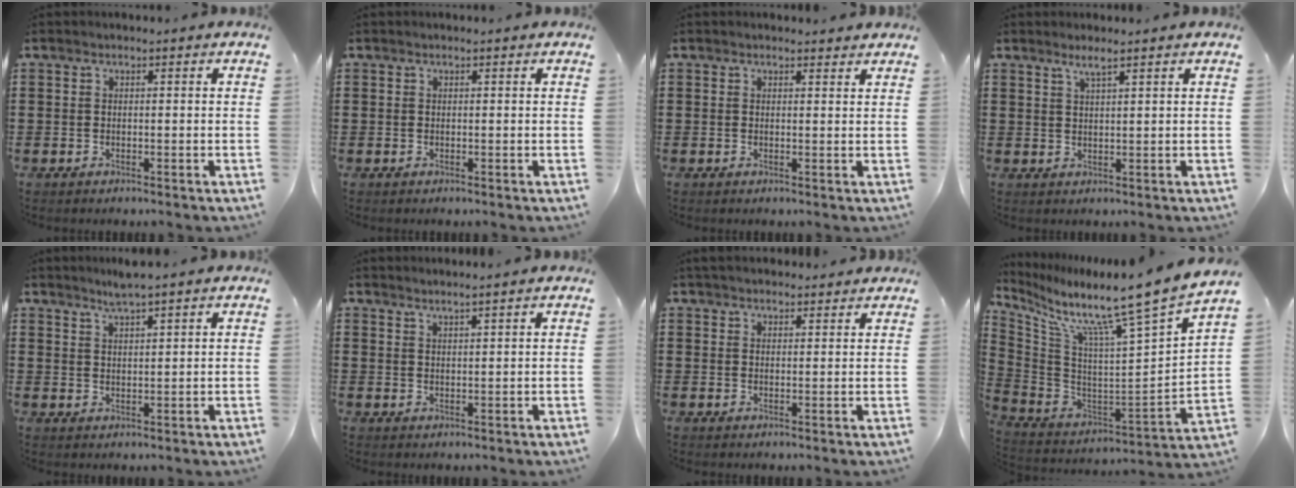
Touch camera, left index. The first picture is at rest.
{"total": 0.0}
{"total": 1.3, "force": [1.3, 0.2, 0.2], "torque": [-0.007, 0.001, 0.026]}
{"total": 2.4, "force": [1.9, -0.1, 1.5], "torque": [-0.031, 0.000, 0.035]}
{"total": 3.0, "force": [2.7, -0.3, 1.3], "torque": [-0.032, -0.003, 0.049]}
{"total": 1.9, "force": [1.8, -0.6, 0.4], "torque": [-0.008, -0.002, 0.035]}
{"total": 2.3, "force": [2.2, 0.3, 0.5], "torque": [-0.014, 0.001, 0.044]}
{"total": 10.2, "force": [8.5, -1.1, 5.5], "torque": [-0.112, -0.091, 0.124]}